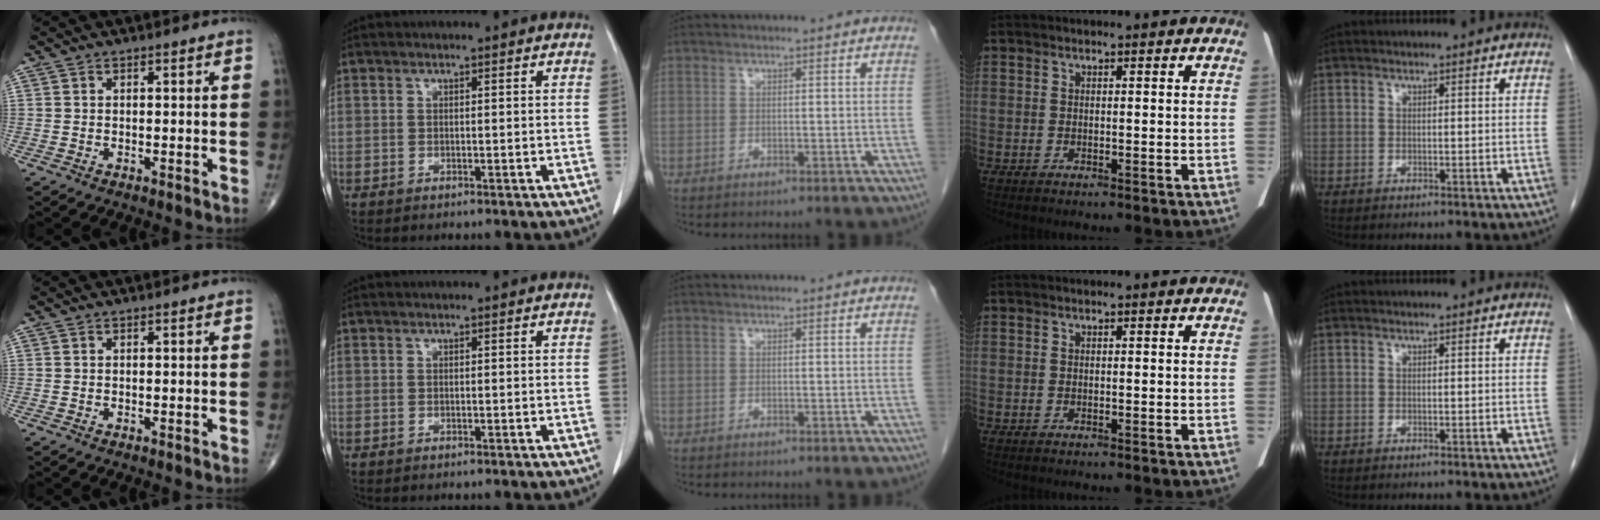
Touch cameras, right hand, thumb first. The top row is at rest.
{}